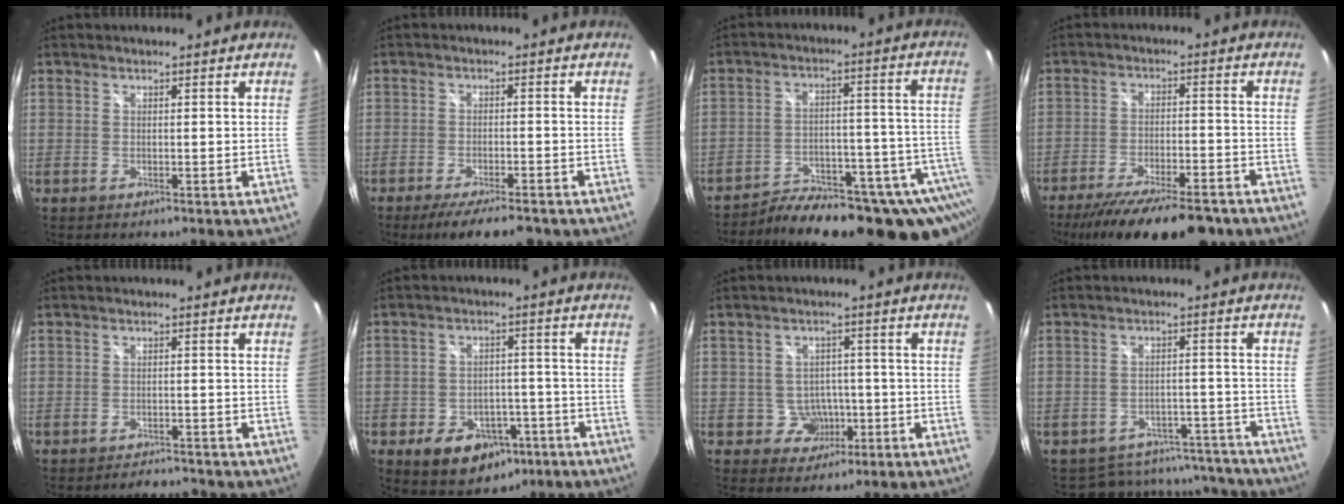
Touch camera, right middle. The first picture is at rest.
{"total": 8.2, "force": [-6.6, 1.6, 4.6], "torque": [-0.096, -0.021, -0.104]}
{"total": 25.1, "force": [-19.6, 8.1, 13.4], "torque": [-0.173, -0.027, -0.250]}
{"total": 19.0, "force": [-15.1, 4.7, 10.5], "torque": [-0.193, -0.041, -0.222]}
{"total": 2.6, "force": [-2.5, 0.7, 0.3], "torque": [-0.009, 0.001, -0.037]}
{"total": 11.6, "force": [-6.1, 8.2, 5.5], "torque": [-0.114, 0.017, -0.067]}
{"total": 5.1, "force": [-1.5, 4.8, 0.9], "torque": [-0.029, 0.014, -0.007]}
{"total": 14.1, "force": [-12.5, 6.0, 2.4], "torque": [-0.055, 0.035, -0.148]}